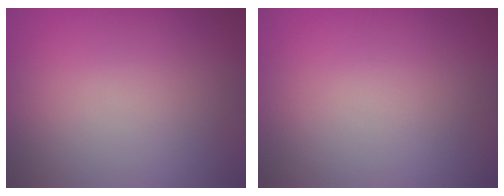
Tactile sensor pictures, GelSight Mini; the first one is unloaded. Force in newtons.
{"total": 0.0}